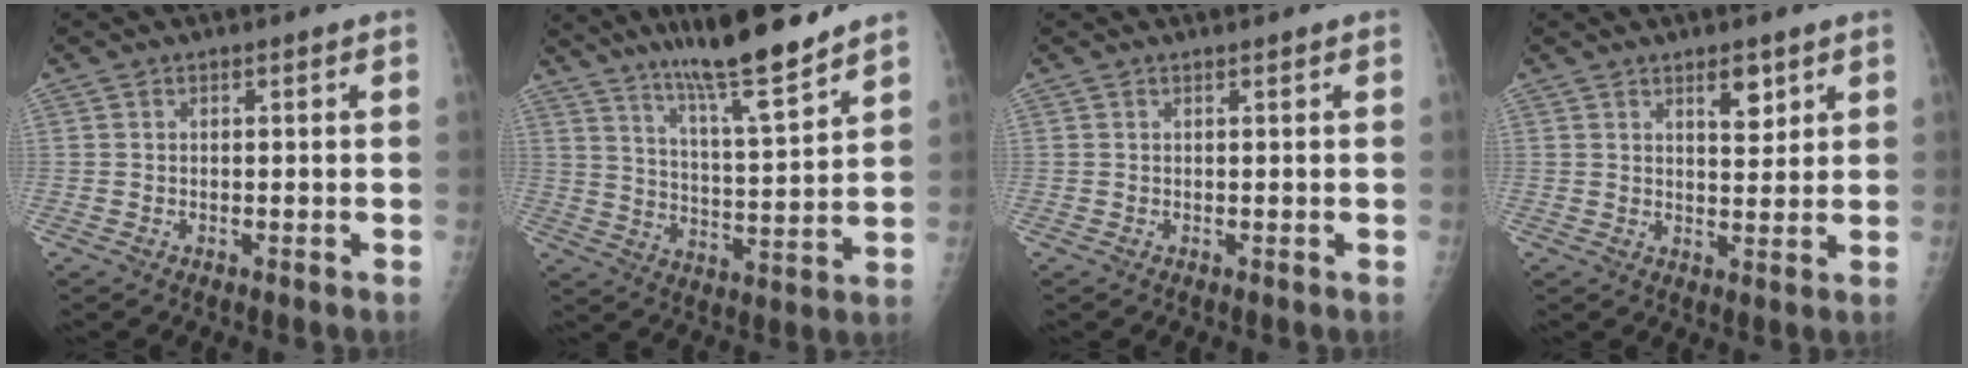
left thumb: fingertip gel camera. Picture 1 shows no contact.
{"total": 14.6, "force": [11.5, 1.0, 8.9], "torque": [-0.136, -0.071, 0.196]}
{"total": 0.0}
{"total": 4.7, "force": [2.6, 2.2, 3.2], "torque": [-0.030, -0.017, 0.040]}